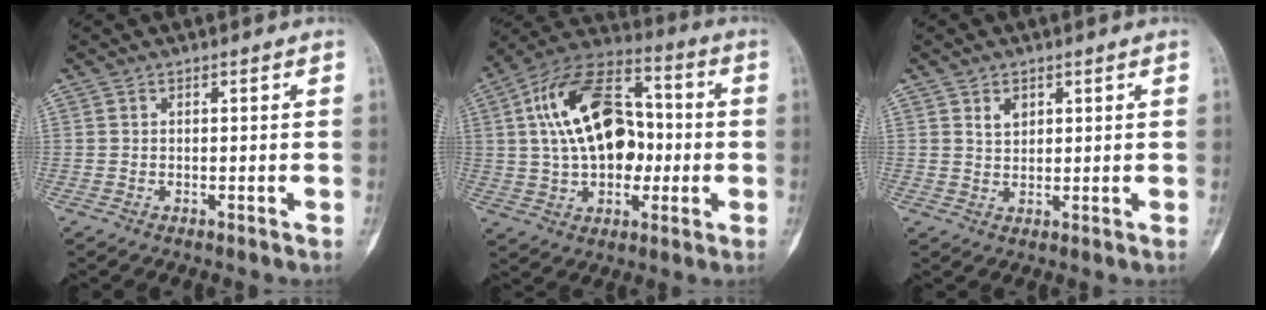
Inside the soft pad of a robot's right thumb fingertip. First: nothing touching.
{"total": 21.1, "force": [1.4, 13.3, 16.2], "torque": [-0.252, 0.034, 0.023]}
{"total": 2.7, "force": [1.4, 1.8, 1.4], "torque": [-0.014, -0.010, 0.027]}